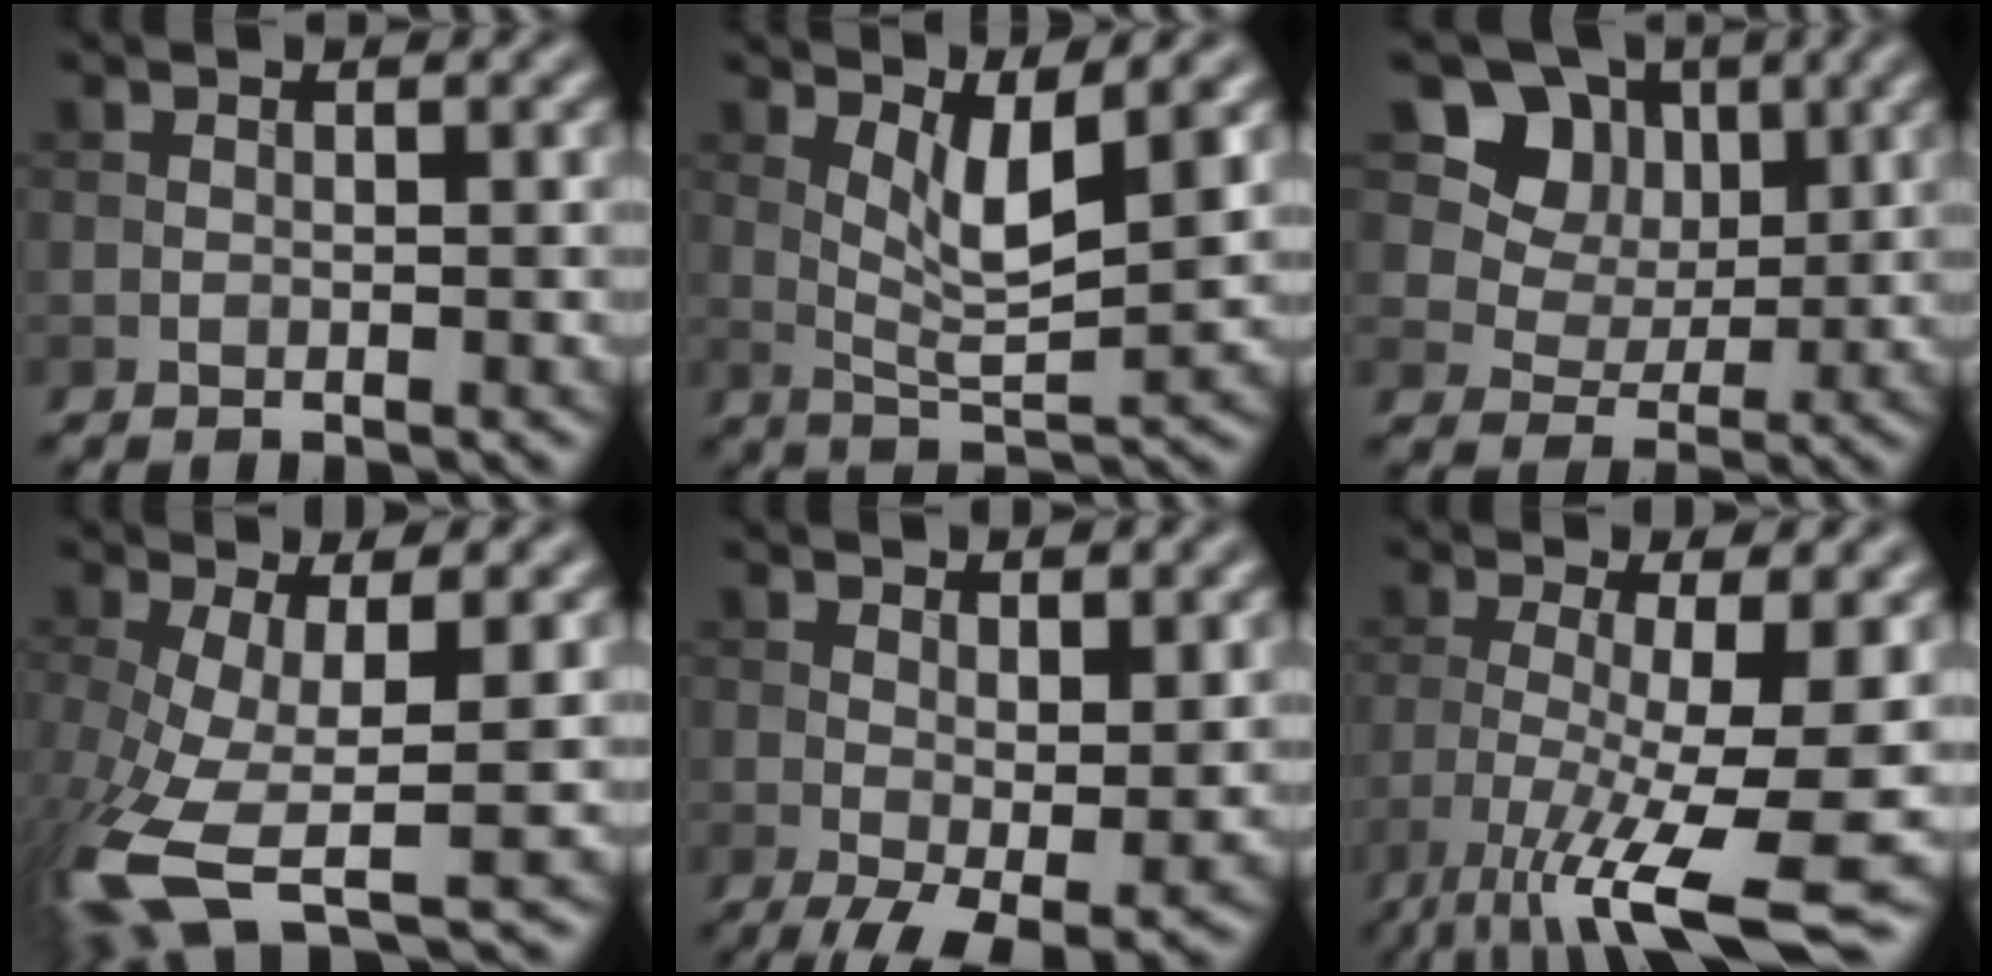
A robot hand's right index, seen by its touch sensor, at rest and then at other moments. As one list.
[{"total": 4.3, "force": [1.7, 0.9, 3.9], "torque": [-0.075, -0.011, 0.038]}, {"total": 10.1, "force": [4.8, 7.8, 4.4], "torque": [-0.091, -0.001, 0.094]}, {"total": 8.4, "force": [-2.5, 2.7, 7.6], "torque": [-0.162, -0.018, -0.048]}, {"total": 5.5, "force": [-0.3, 2.1, 5.1], "torque": [-0.088, -0.015, 0.003]}, {"total": 10.8, "force": [-4.5, 2.3, 9.5], "torque": [-0.163, -0.017, -0.072]}]